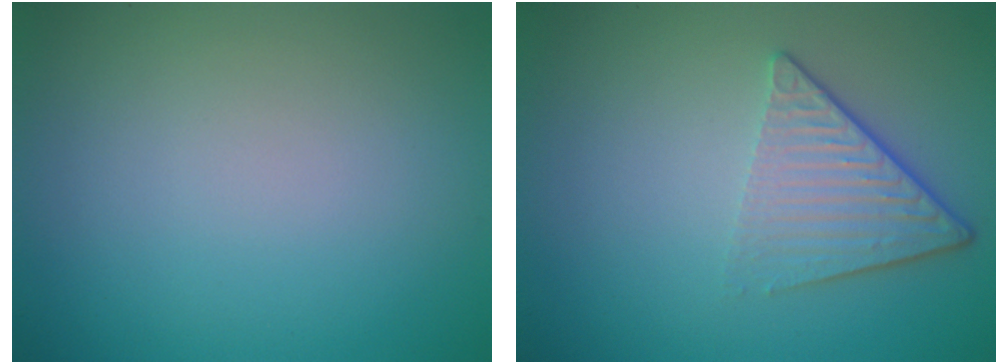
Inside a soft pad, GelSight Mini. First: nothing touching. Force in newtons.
{"total": 4.5, "press": 3.1, "slide": 3.3}